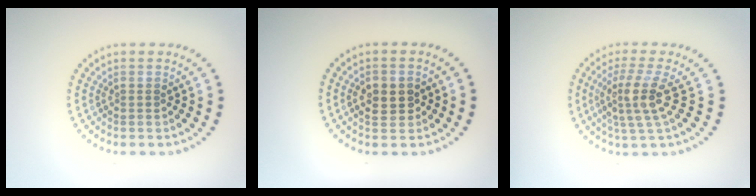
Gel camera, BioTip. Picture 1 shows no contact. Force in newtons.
{"total": 2.7, "press": 2.7, "slide": 0.2}
{"total": 3.8, "press": 2.8, "slide": 2.5}